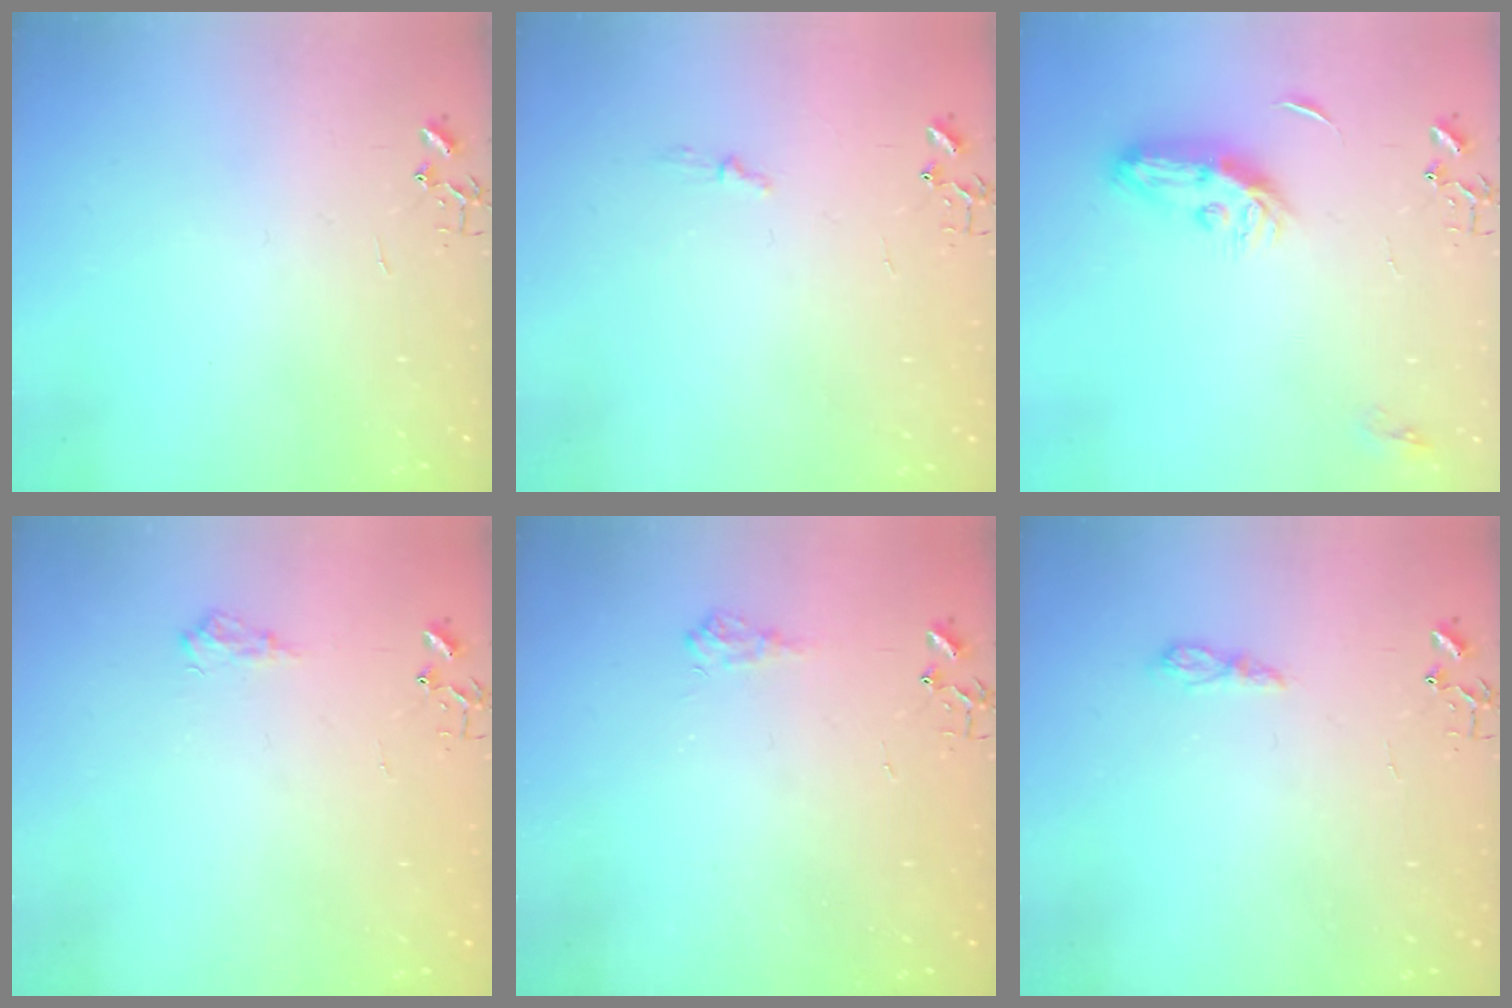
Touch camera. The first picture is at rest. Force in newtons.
{"total": 3.8, "press": 3.7, "slide": 0.5}
{"total": 8.7, "press": 8.7, "slide": 0.4}
{"total": 7.4, "press": 7.4, "slide": 0.9}
{"total": 6.2, "press": 6.2, "slide": 0.9}
{"total": 5.5, "press": 5.5, "slide": 0.6}